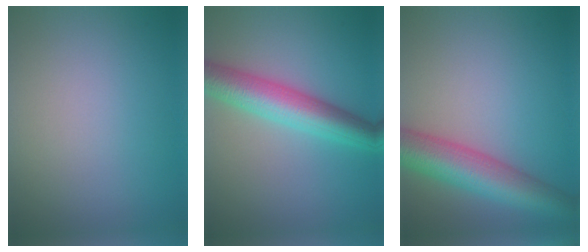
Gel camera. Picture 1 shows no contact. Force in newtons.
{"total": 6.5, "press": 6.5, "slide": 0.0}
{"total": 7.5, "press": 7.5, "slide": 0.3}